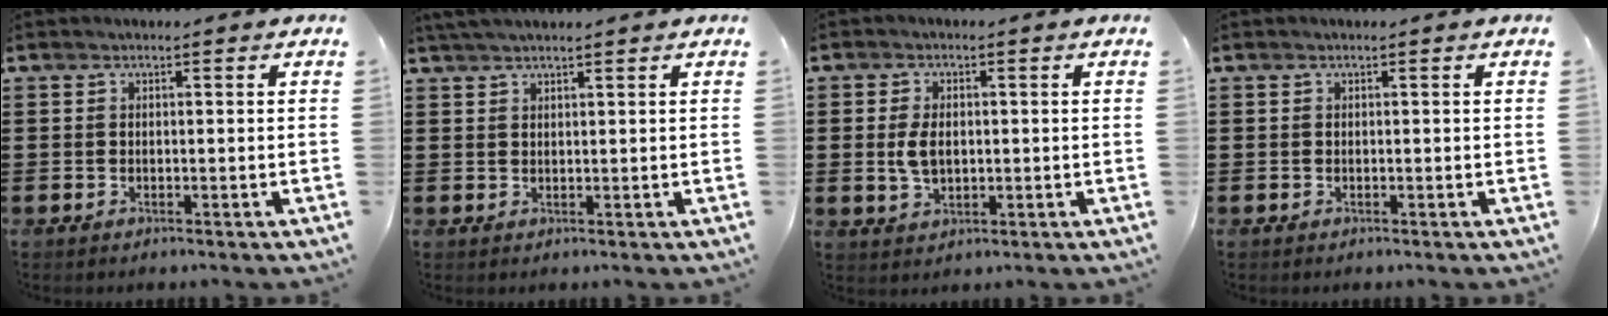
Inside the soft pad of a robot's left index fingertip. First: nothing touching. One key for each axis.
{"total": 1.8, "fx": 1.6, "fy": 0.0, "fz": 0.7, "tx": -0.017, "ty": 0.001, "tz": 0.032}
{"total": 4.3, "fx": 0.2, "fy": 2.5, "fz": 3.5, "tx": -0.085, "ty": 0.002, "tz": -0.001}
{"total": 0.0}